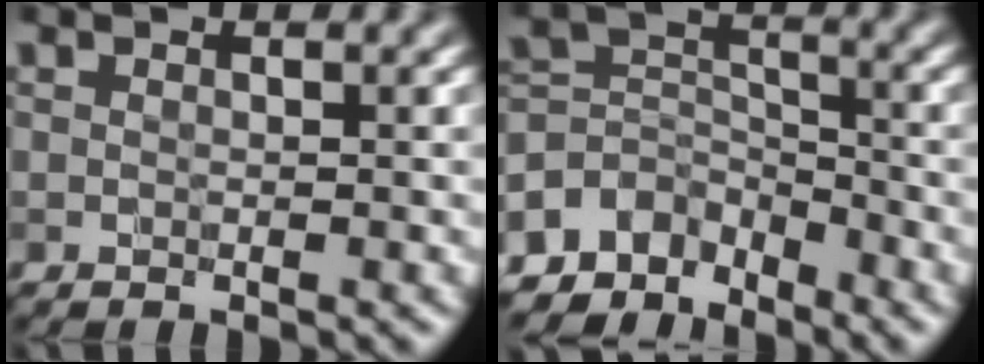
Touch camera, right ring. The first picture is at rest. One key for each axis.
{"total": 4.7, "fx": -3.7, "fy": 2.7, "fz": 0.9, "tx": -0.007, "ty": -0.001, "tz": -0.080}